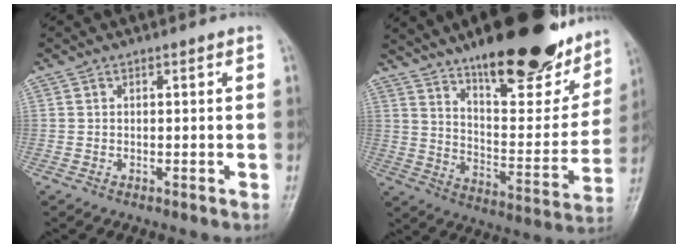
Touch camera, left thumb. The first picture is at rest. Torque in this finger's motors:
{"motor_torque": [0.77, 0.74, 1.48, -1.30, 0.18]}